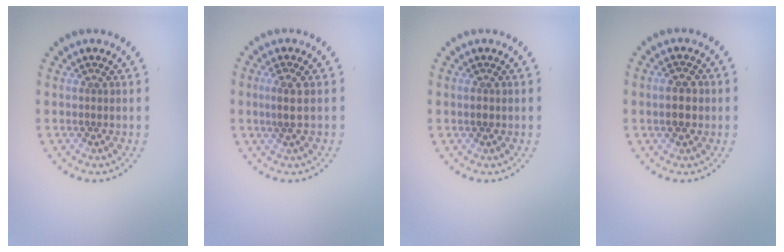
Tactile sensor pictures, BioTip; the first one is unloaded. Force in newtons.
{"total": 1.6, "press": 1.4, "slide": 0.7}
{"total": 0.7, "press": 0.7, "slide": 0.1}
{"total": 2.3, "press": 2.3, "slide": 0.1}